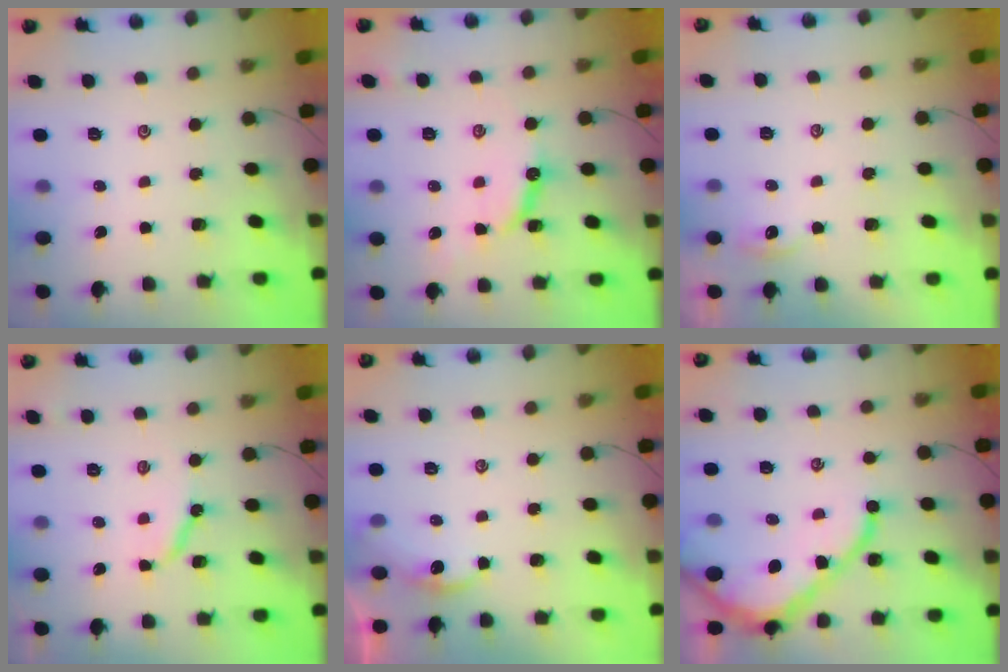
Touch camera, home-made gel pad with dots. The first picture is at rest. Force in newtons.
{"total": 9.8, "press": 9.8, "slide": 0.4}
{"total": 2.4, "press": 2.3, "slide": 0.4}
{"total": 7.2, "press": 7.1, "slide": 0.7}
{"total": 1.6, "press": 1.5, "slide": 0.2}
{"total": 12.2, "press": 12.1, "slide": 1.4}